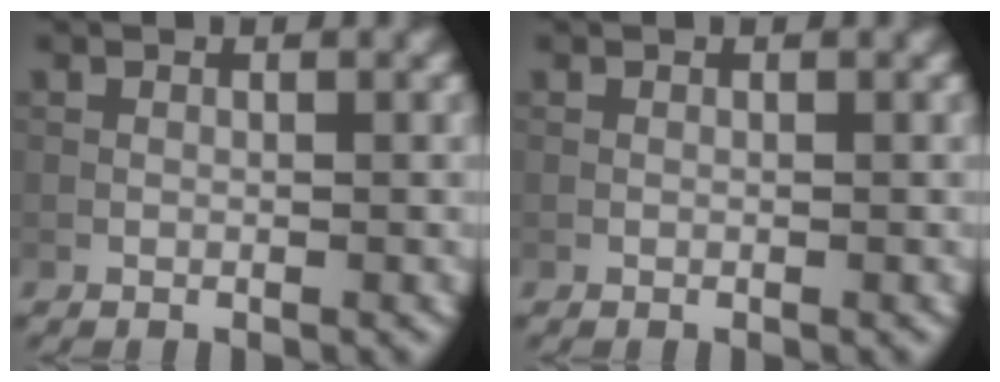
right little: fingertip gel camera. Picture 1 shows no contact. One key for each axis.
{"total": 0.0}